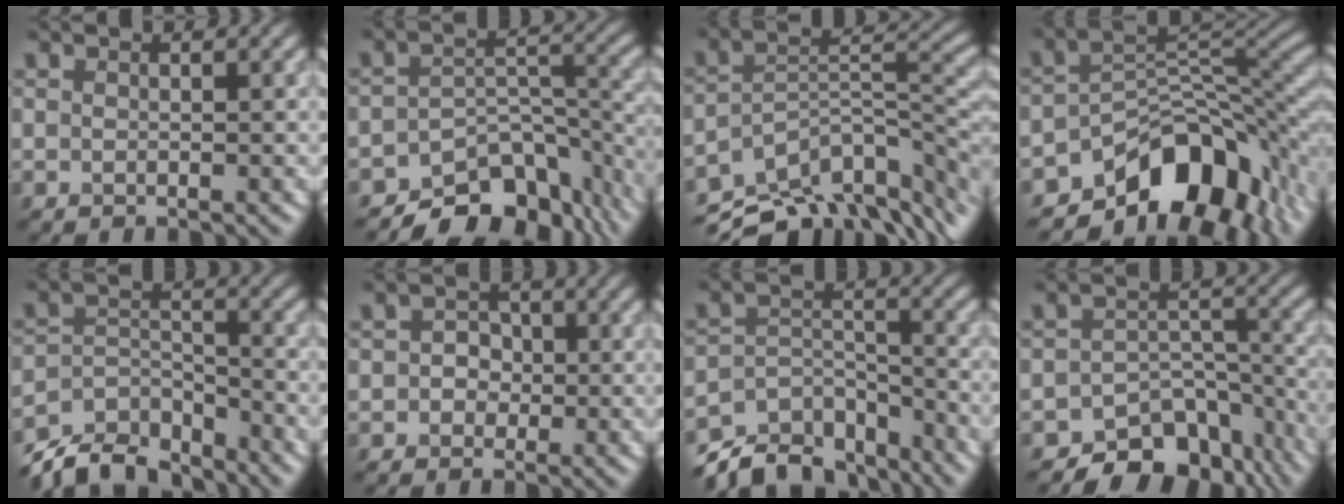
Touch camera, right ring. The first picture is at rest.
{"total": 8.8, "force": [-6.8, 3.9, 4.0], "torque": [-0.043, -0.016, -0.109]}
{"total": 11.4, "force": [-8.0, 4.6, 6.7], "torque": [-0.118, 0.010, -0.136]}
{"total": 10.6, "force": [-6.6, 5.3, 6.4], "torque": [-0.075, 0.002, -0.121]}
{"total": 6.9, "force": [-6.2, 2.4, 1.9], "torque": [-0.036, -0.004, -0.116]}
{"total": 1.8, "force": [0.0, 1.7, 0.7], "torque": [0.009, 0.004, -0.012]}
{"total": 8.0, "force": [-6.8, 3.3, 2.4], "torque": [-0.040, -0.002, -0.113]}
{"total": 8.1, "force": [-6.3, 4.2, 2.9], "torque": [-0.023, -0.012, -0.092]}